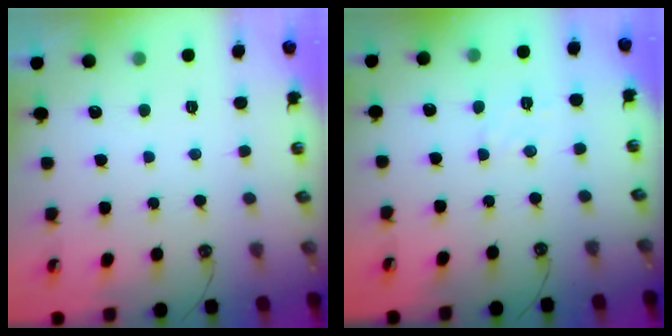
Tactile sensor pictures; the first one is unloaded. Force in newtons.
{"total": 4.5, "press": 4.5, "slide": 0.6}